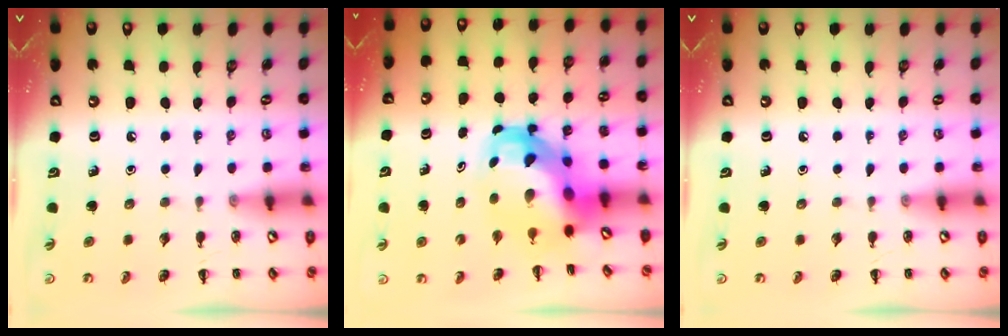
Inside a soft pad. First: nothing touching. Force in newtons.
{"total": 7.0, "press": 6.7, "slide": 2.1}
{"total": 0.0}